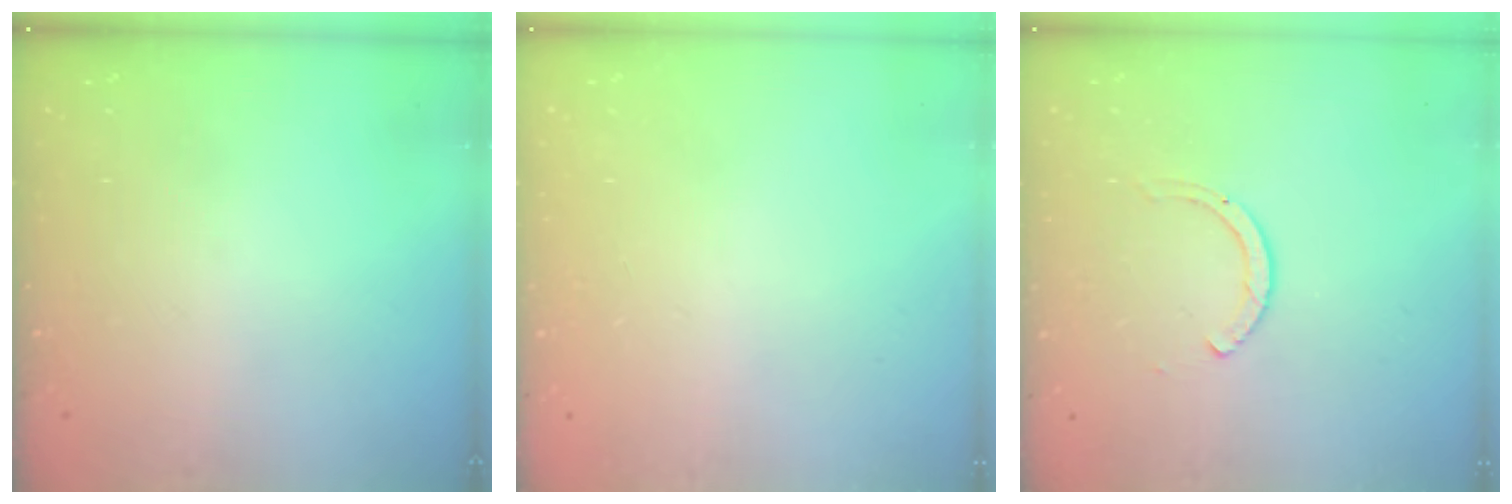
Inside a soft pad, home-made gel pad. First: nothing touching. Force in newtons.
{"total": 2.4, "press": 2.4, "slide": 0.2}
{"total": 2.0, "press": 1.9, "slide": 0.3}